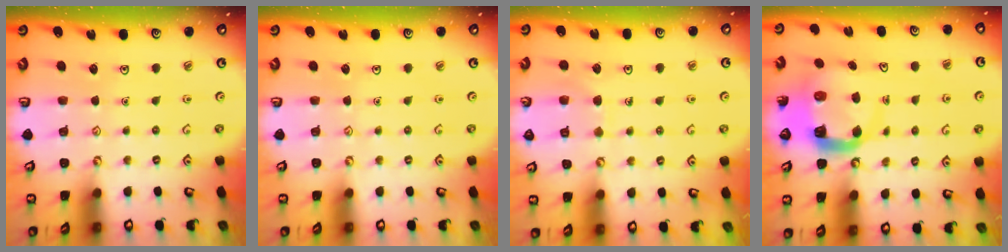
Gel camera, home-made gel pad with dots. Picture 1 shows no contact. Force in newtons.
{"total": 0.0}
{"total": 7.2, "press": 7.2, "slide": 0.5}
{"total": 7.2, "press": 7.2, "slide": 0.9}